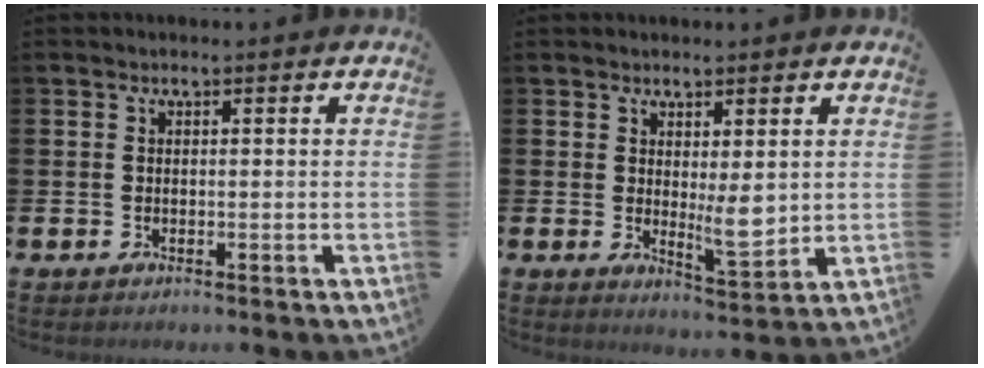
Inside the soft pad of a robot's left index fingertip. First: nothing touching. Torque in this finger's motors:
{"motor_torque": [0.82, -0.27, 0.48, 0.14]}